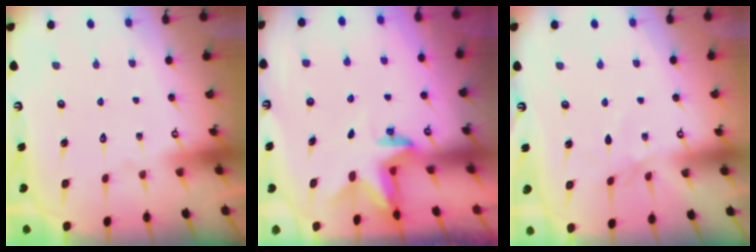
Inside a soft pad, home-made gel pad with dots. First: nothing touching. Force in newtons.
{"total": 2.5, "press": 2.4, "slide": 0.5}
{"total": 1.8, "press": 1.7, "slide": 0.4}